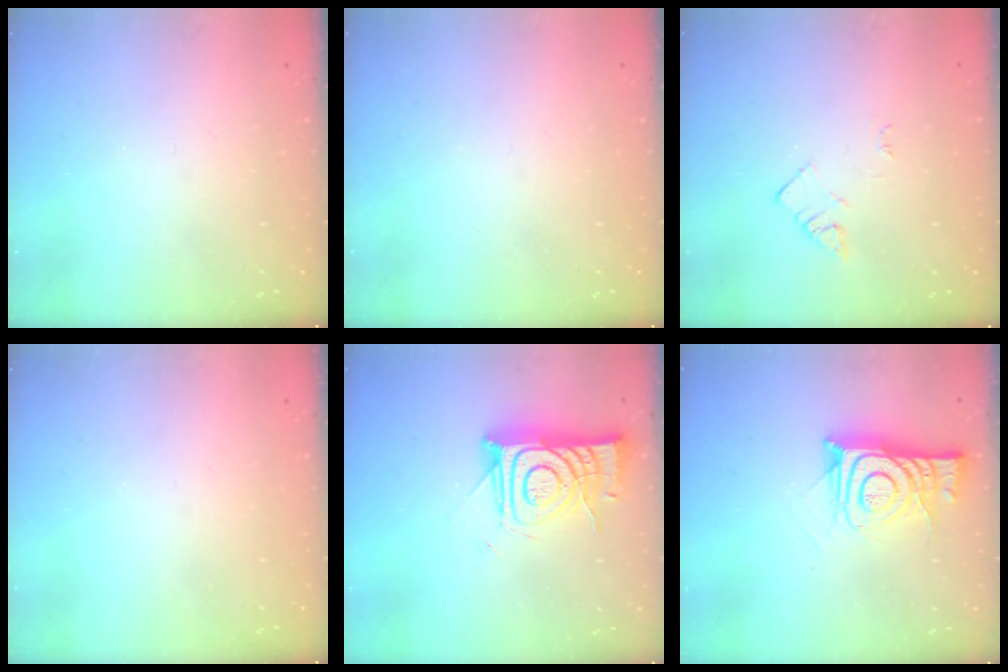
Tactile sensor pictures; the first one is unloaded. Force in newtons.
{"total": 0.0}
{"total": 2.4, "press": 2.4, "slide": 0.3}
{"total": 0.0}
{"total": 13.4, "press": 13.3, "slide": 1.2}
{"total": 12.1, "press": 12.0, "slide": 1.2}